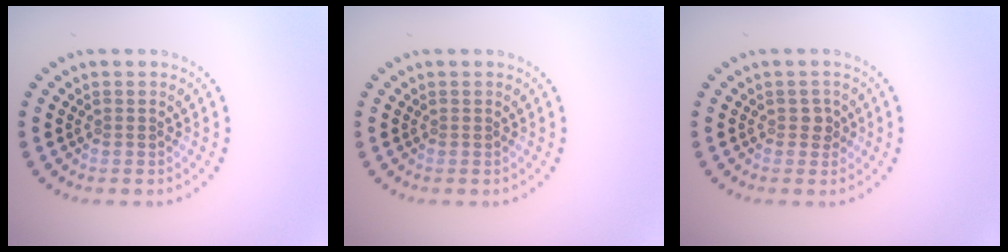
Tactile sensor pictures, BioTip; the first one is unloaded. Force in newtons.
{"total": 0.0}
{"total": 1.1, "press": 1.0, "slide": 0.5}